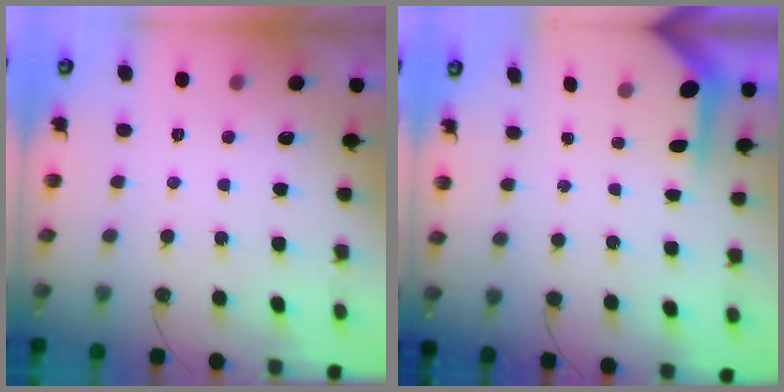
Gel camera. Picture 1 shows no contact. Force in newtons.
{"total": 4.0, "press": 4.0, "slide": 0.4}